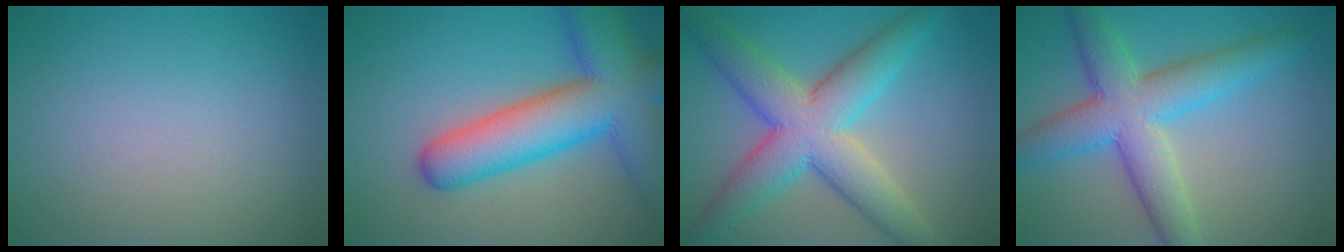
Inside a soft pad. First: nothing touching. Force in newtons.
{"total": 10.8, "press": 10.8, "slide": 0.6}
{"total": 8.7, "press": 8.7, "slide": 0.4}
{"total": 7.5, "press": 7.5, "slide": 0.3}